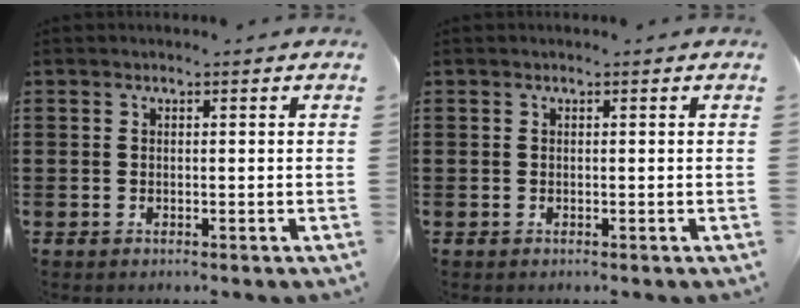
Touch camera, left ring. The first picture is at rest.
{"total": 0.0}